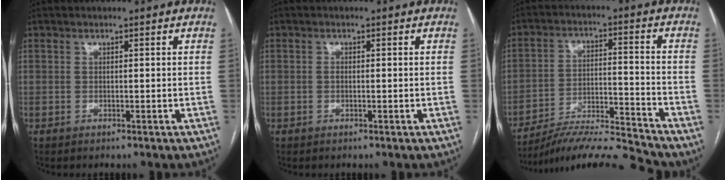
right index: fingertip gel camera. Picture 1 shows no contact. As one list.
[{"total": 0.5, "force": [-0.1, 0.3, 0.5], "torque": [-0.010, 0.001, 0.000]}, {"total": 11.7, "force": [-11.3, -1.7, 2.6], "torque": [-0.041, 0.020, -0.203]}]